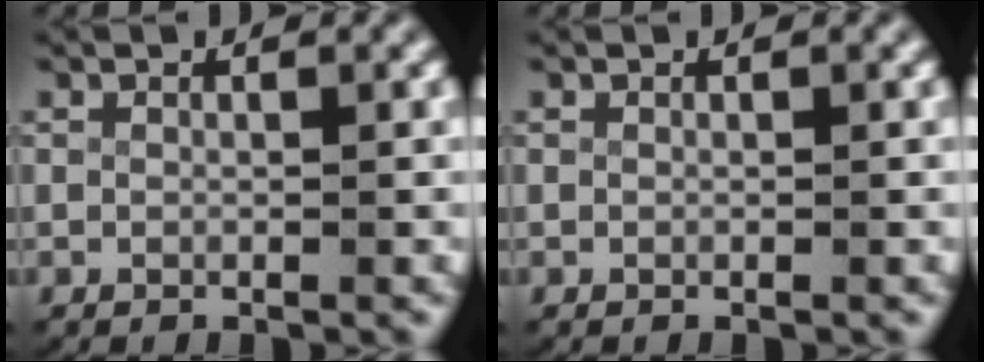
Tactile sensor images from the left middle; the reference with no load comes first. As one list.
[{"total": 0.0}]